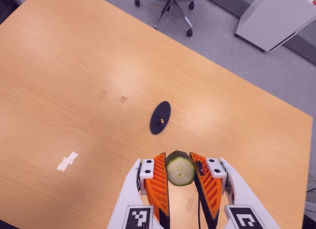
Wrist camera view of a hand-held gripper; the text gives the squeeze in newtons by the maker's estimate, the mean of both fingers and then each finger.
{"total": 9.1, "left": 8.6, "right": 9.7}